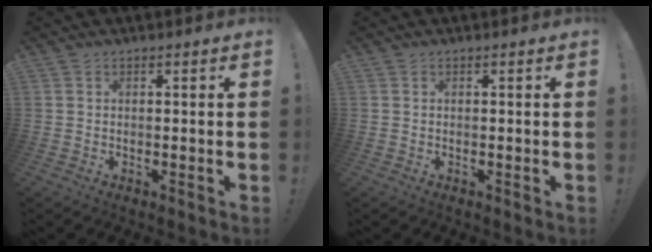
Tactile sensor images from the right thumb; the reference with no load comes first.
{"total": 0.0}